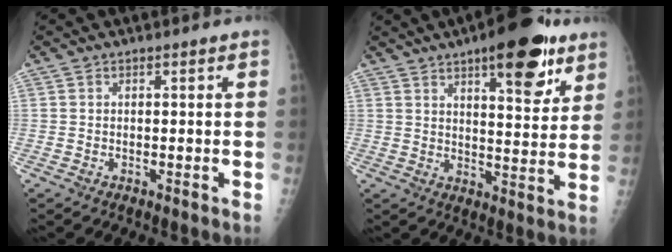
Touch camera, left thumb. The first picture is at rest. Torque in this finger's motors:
{"motor_torque": [3.35, 1.44, 1.49, -1.16, 0.38]}